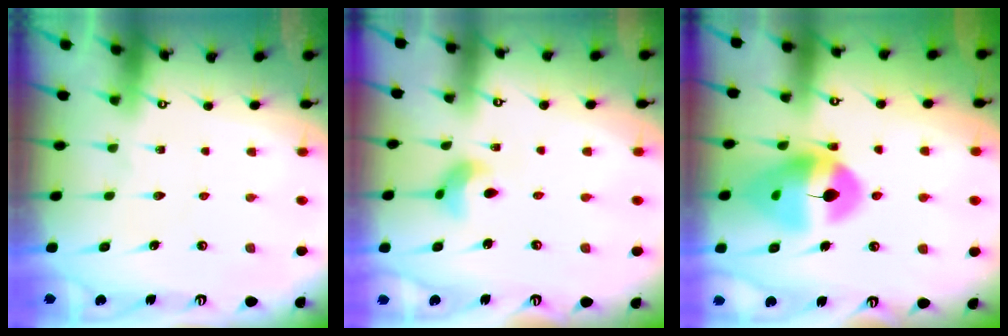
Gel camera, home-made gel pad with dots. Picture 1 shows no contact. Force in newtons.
{"total": 6.0, "press": 6.0, "slide": 0.4}
{"total": 13.9, "press": 13.8, "slide": 1.5}